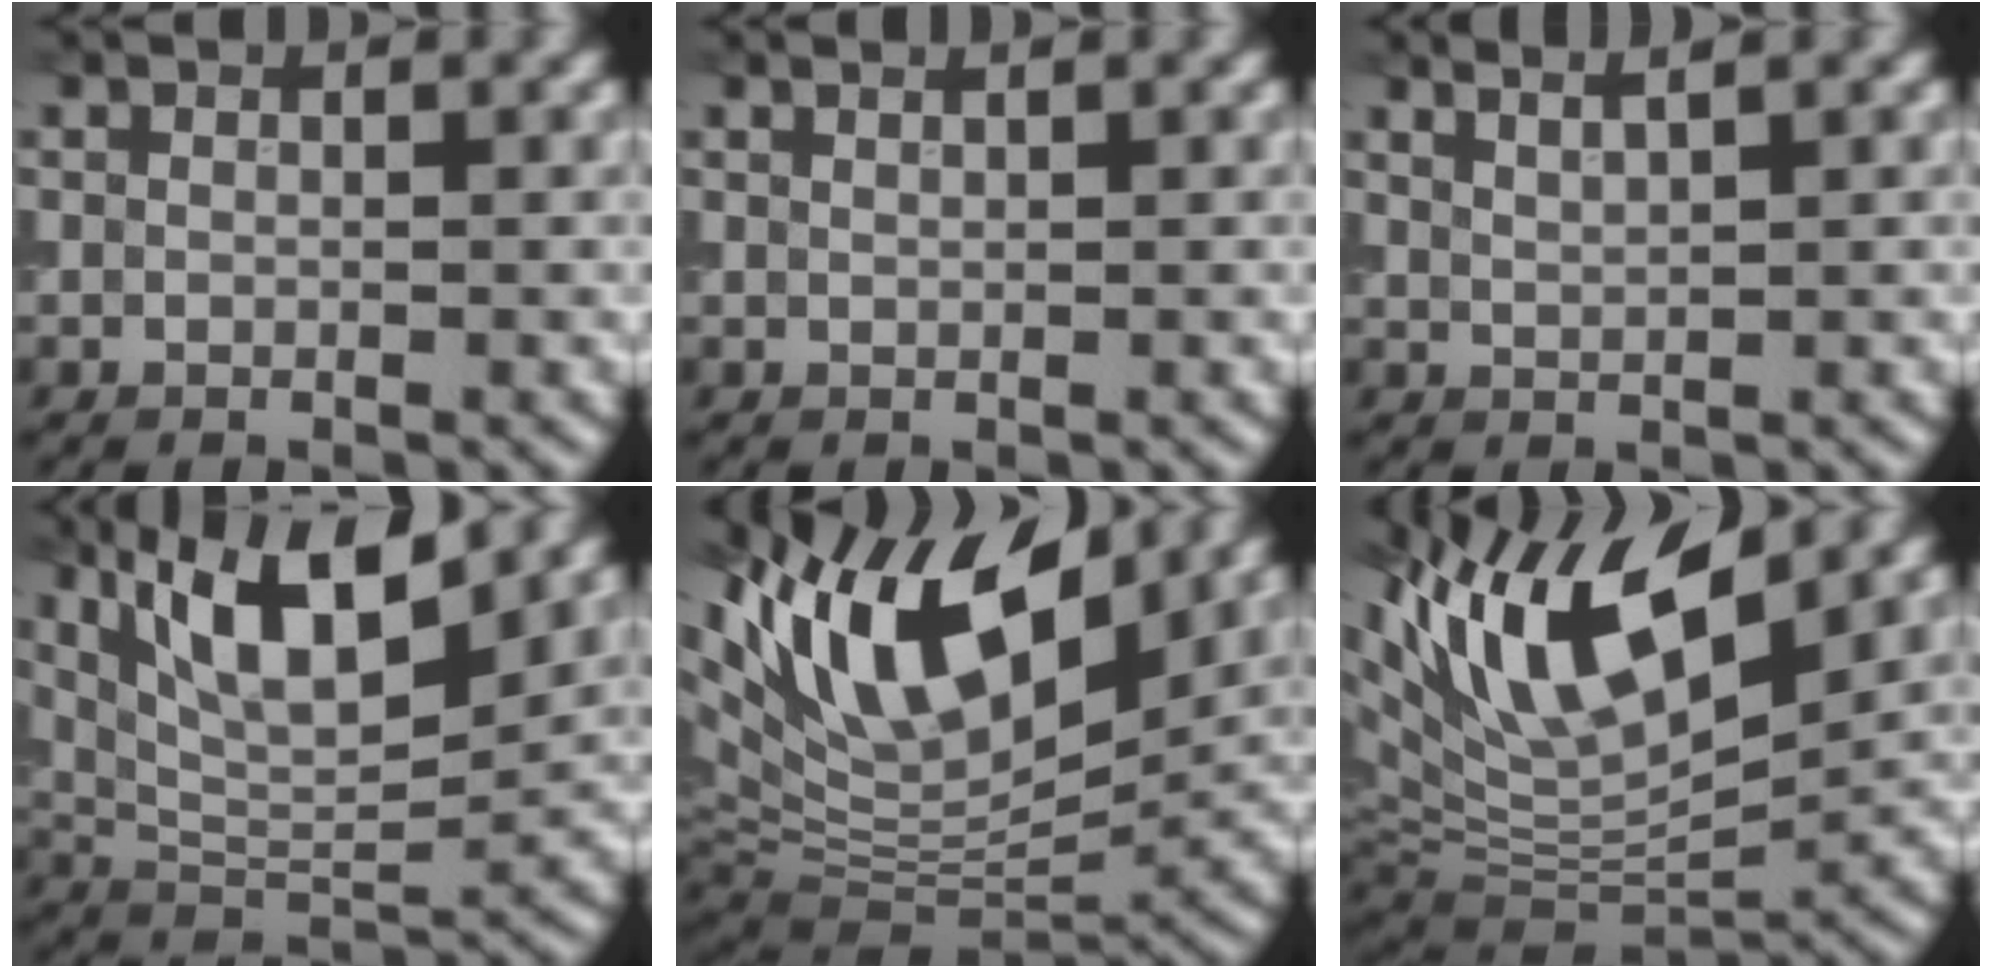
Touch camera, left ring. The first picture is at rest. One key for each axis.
{"total": 0.6, "fx": 0.5, "fy": 0.1, "fz": 0.3, "tx": -0.001, "ty": -0.002, "tz": 0.005}
{"total": 2.7, "fx": 2.1, "fy": 0.8, "fz": 1.5, "tx": -0.003, "ty": 0.013, "tz": 0.014}
{"total": 9.6, "fx": 4.8, "fy": 3.0, "fz": 7.8, "tx": -0.139, "ty": 0.001, "tz": 0.087}
{"total": 13.7, "fx": 6.1, "fy": 6.2, "fz": 10.7, "tx": -0.192, "ty": 0.023, "tz": 0.108}
{"total": 12.8, "fx": 5.8, "fy": 4.6, "fz": 10.5, "tx": -0.189, "ty": 0.015, "tz": 0.104}